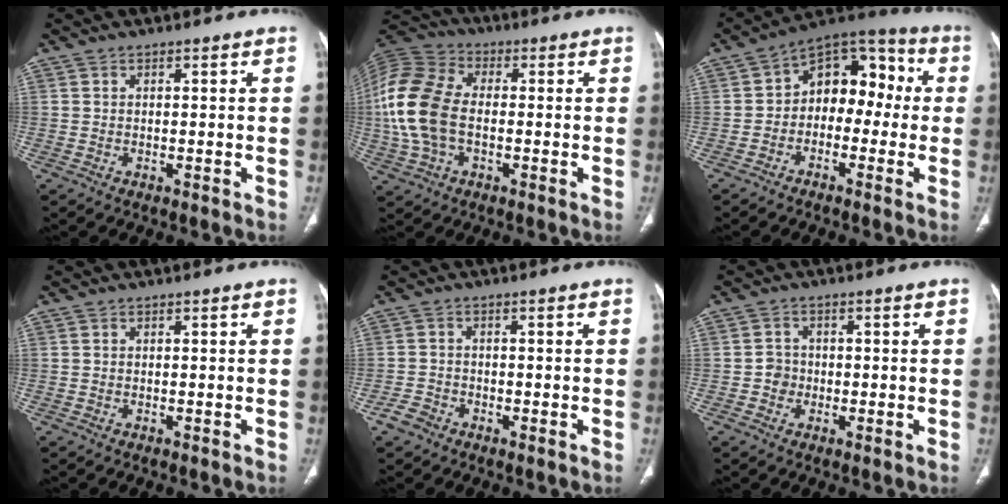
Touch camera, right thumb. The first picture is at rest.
{"total": 15.9, "force": [-1.1, 10.1, 12.3], "torque": [-0.275, 0.025, -0.022]}
{"total": 12.5, "force": [-0.4, 8.7, 9.0], "torque": [-0.077, 0.052, -0.027]}
{"total": 0.0}
{"total": 2.5, "force": [-1.7, 1.8, 0.7], "torque": [-0.011, 0.010, -0.032]}
{"total": 2.7, "force": [-0.6, 2.5, 0.7], "torque": [0.003, 0.009, -0.015]}